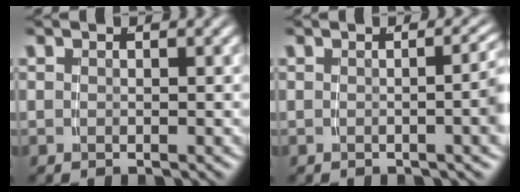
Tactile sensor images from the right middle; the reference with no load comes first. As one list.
[{"total": 3.3, "force": [-0.2, 0.6, 3.2], "torque": [-0.023, 0.013, -0.010]}]